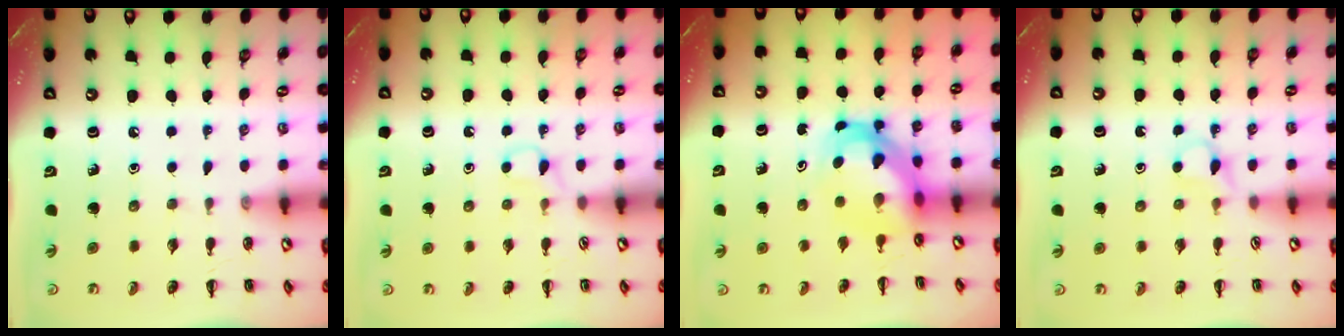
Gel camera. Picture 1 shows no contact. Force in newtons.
{"total": 2.6, "press": 2.5, "slide": 0.9}
{"total": 5.1, "press": 5.0, "slide": 1.2}
{"total": 3.7, "press": 3.5, "slide": 1.3}